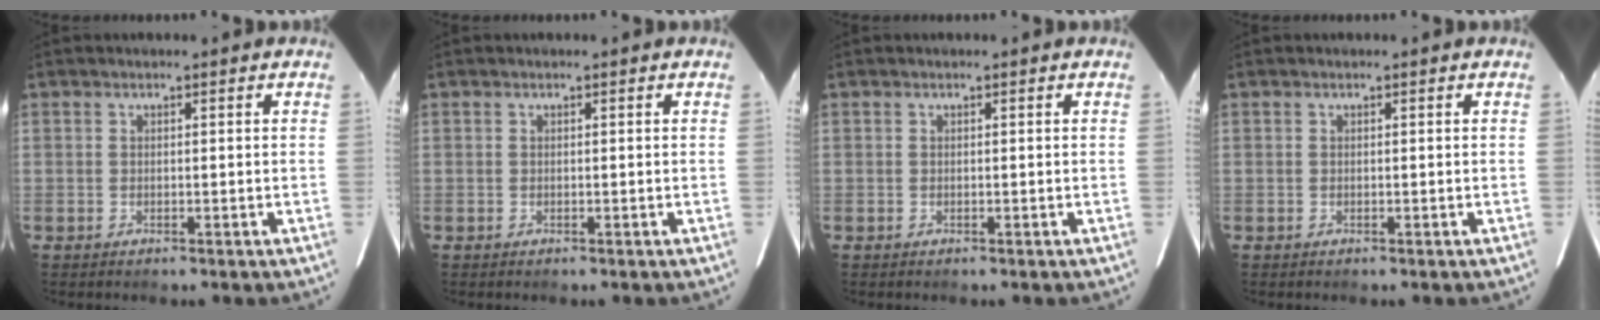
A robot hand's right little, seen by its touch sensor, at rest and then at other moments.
{"total": 0.0}
{"total": 0.0}
{"total": 0.0}